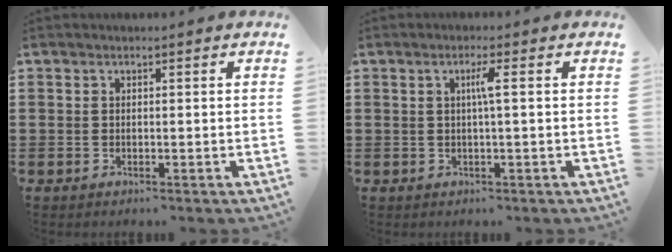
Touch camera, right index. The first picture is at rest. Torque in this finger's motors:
{"motor_torque": [0.42, -0.26, 0.05, 0.06]}